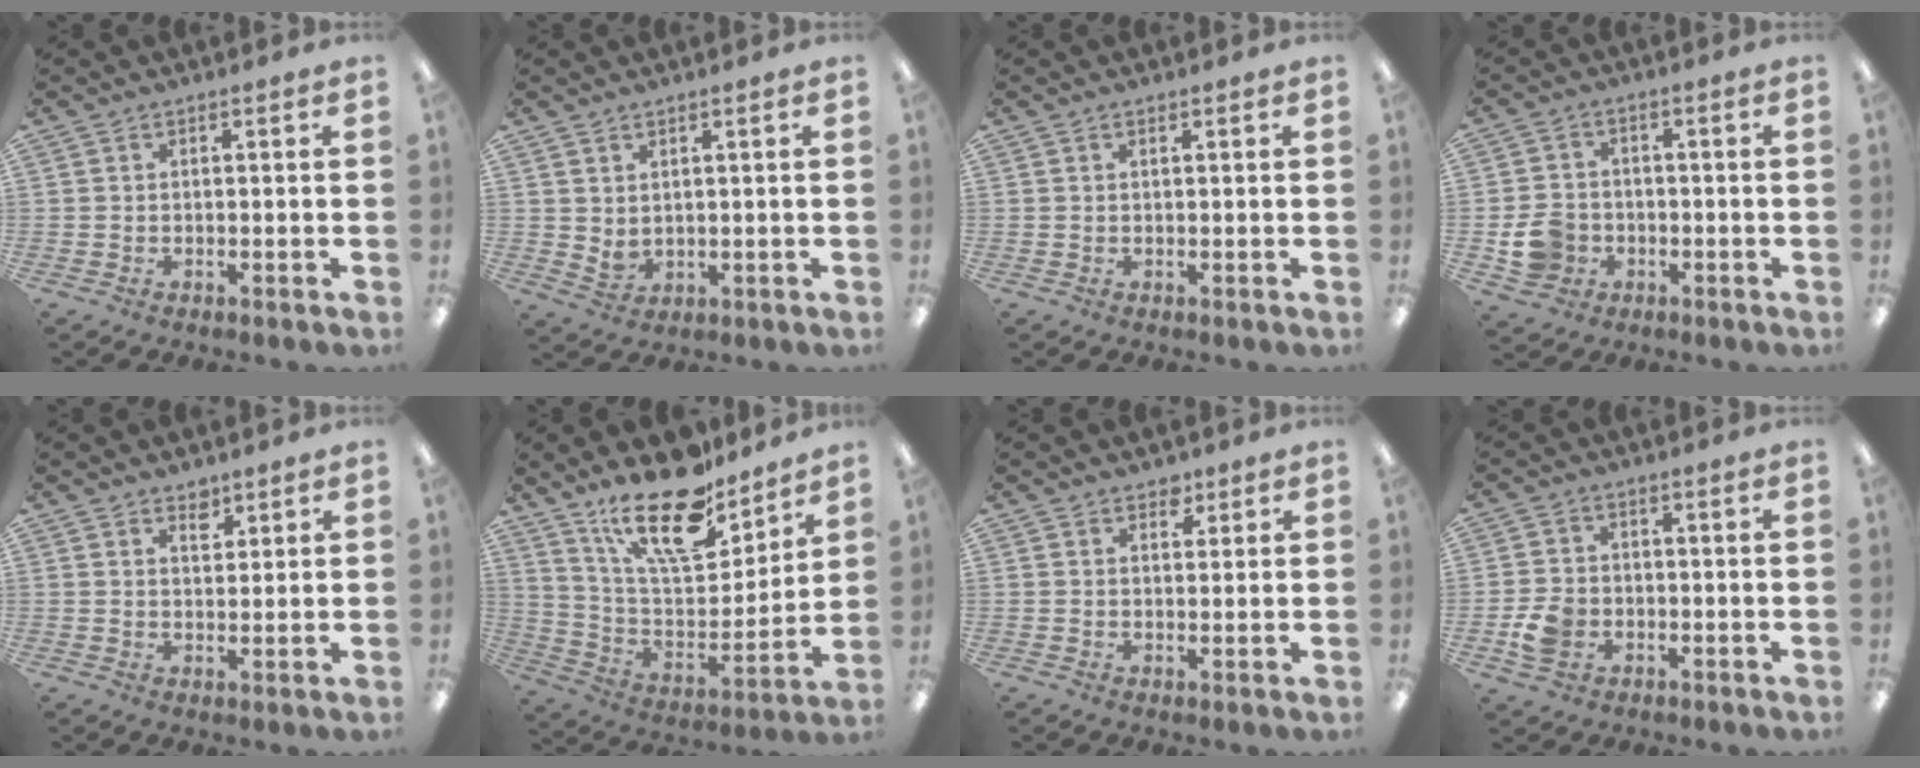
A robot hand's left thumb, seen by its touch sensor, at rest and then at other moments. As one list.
[{"total": 2.8, "force": [2.1, 1.5, 1.0], "torque": [-0.016, -0.014, 0.038]}, {"total": 0.5, "force": [0.4, 0.1, 0.3], "torque": [-0.007, 0.001, 0.008]}, {"total": 7.4, "force": [-1.9, 6.6, 2.6], "torque": [-0.050, 0.014, -0.033]}, {"total": 3.4, "force": [2.6, 1.7, 1.3], "torque": [0.003, -0.020, 0.042]}, {"total": 21.7, "force": [16.0, 8.2, 12.2], "torque": [-0.217, -0.094, 0.280]}, {"total": 2.9, "force": [2.2, 1.7, 1.0], "torque": [0.002, -0.009, 0.035]}, {"total": 6.0, "force": [-1.8, 4.7, 3.2], "torque": [-0.063, 0.004, -0.034]}]